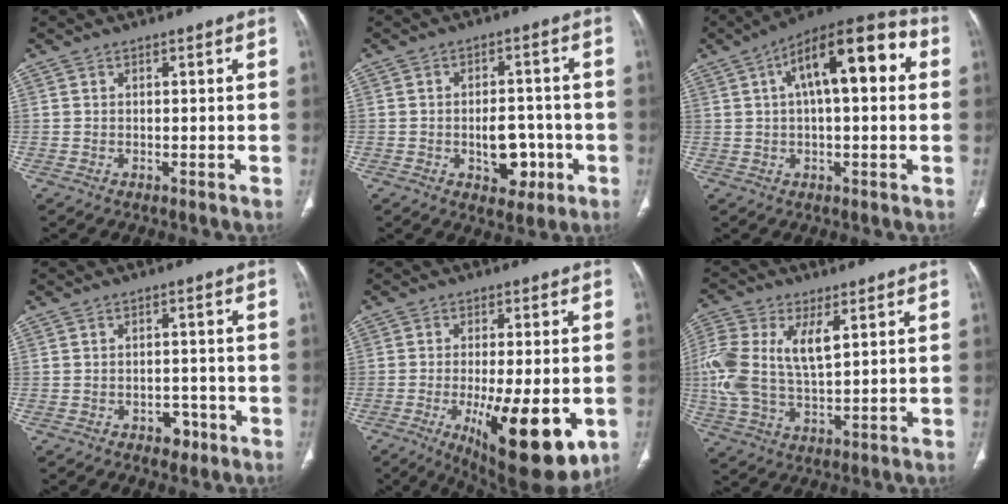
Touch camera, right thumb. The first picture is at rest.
{"total": 7.8, "force": [-2.2, 5.0, 5.5], "torque": [-0.047, 0.020, -0.021]}
{"total": 17.0, "force": [4.0, 6.7, 15.1], "torque": [-0.213, 0.037, 0.053]}
{"total": 3.5, "force": [-2.0, 2.3, 1.6], "torque": [-0.004, 0.014, -0.023]}
{"total": 17.7, "force": [-5.5, 5.8, 15.8], "torque": [-0.207, -0.019, -0.063]}
{"total": 14.2, "force": [3.3, 6.9, 12.0], "torque": [-0.273, 0.007, 0.068]}